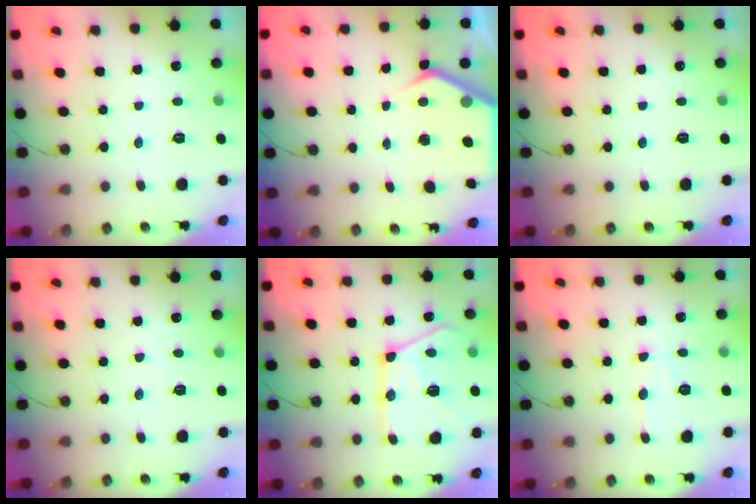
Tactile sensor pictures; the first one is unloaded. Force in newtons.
{"total": 6.7, "press": 6.7, "slide": 0.6}
{"total": 0.0}
{"total": 3.9, "press": 3.9, "slide": 0.6}
{"total": 20.1, "press": 20.0, "slide": 2.3}
{"total": 9.0, "press": 9.0, "slide": 0.7}